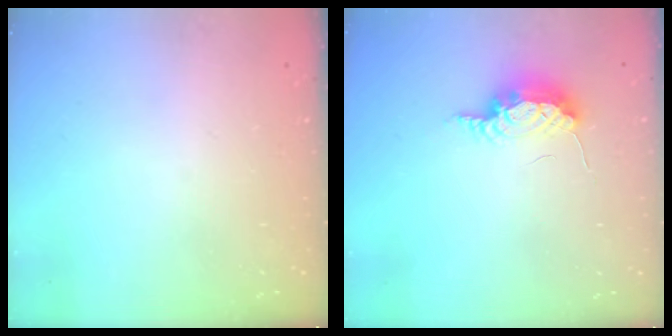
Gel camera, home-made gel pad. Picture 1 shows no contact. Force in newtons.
{"total": 7.8, "press": 7.5, "slide": 1.9}